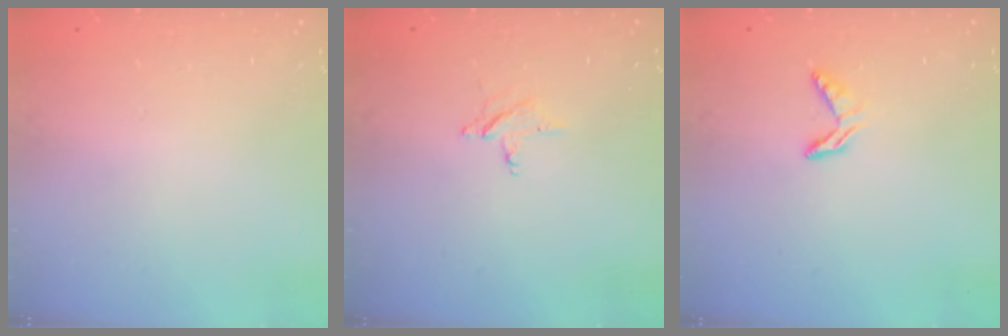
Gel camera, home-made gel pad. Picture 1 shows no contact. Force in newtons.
{"total": 2.4, "press": 2.4, "slide": 0.2}
{"total": 4.2, "press": 4.2, "slide": 0.3}